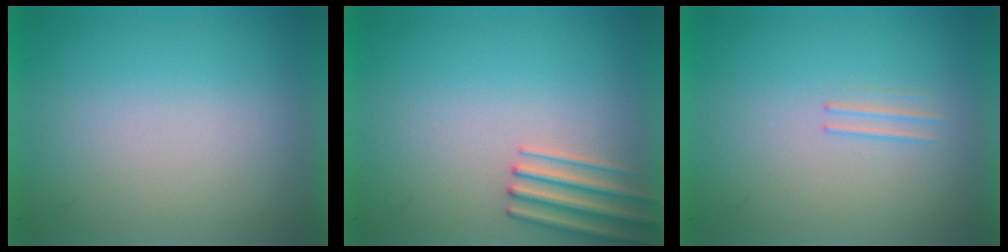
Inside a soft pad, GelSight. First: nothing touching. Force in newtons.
{"total": 2.5}
{"total": 1.1}